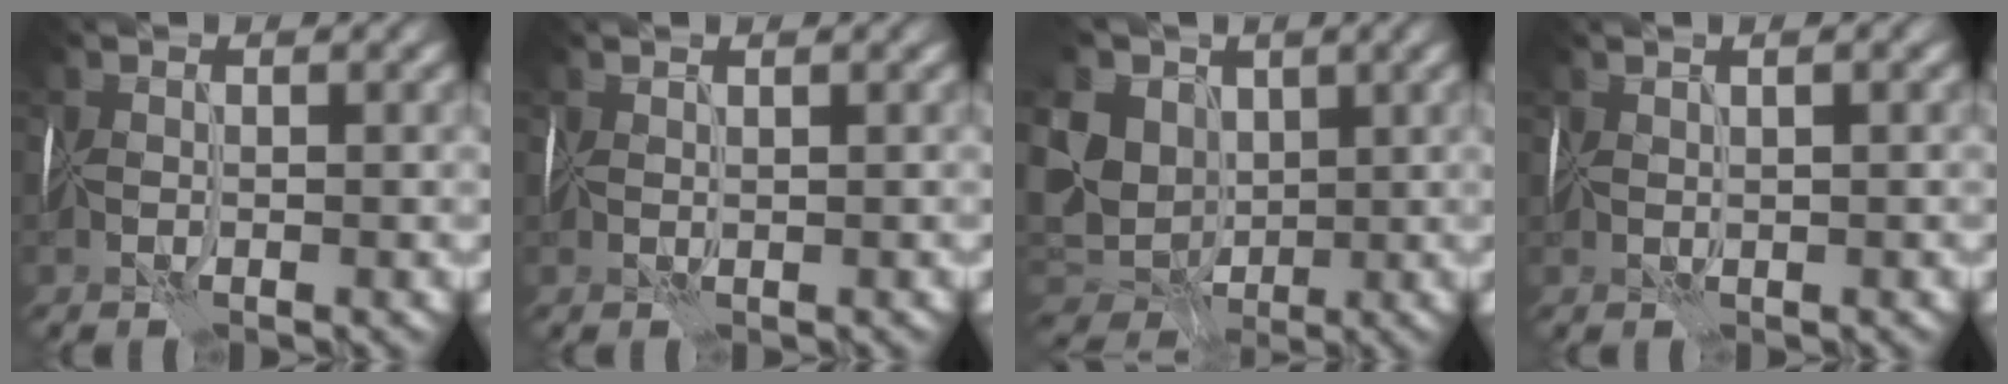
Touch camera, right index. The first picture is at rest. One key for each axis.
{"total": 1.0, "fx": 1.0, "fy": -0.2, "fz": -0.1, "tx": 0.005, "ty": 0.007, "tz": 0.019}
{"total": 11.6, "fx": 3.7, "fy": 9.7, "fz": 5.1, "tx": -0.123, "ty": 0.017, "tz": 0.054}
{"total": 1.6, "fx": 1.3, "fy": 0.1, "fz": 1.0, "tx": -0.005, "ty": 0.014, "tz": 0.024}